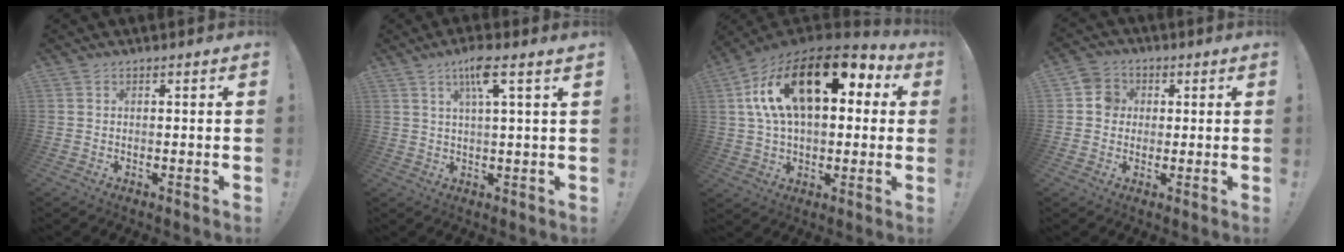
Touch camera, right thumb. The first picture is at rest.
{"total": 7.5, "force": [3.6, 0.5, 6.6], "torque": [-0.110, -0.006, 0.053]}
{"total": 22.9, "force": [8.2, 11.6, 18.0], "torque": [-0.300, -0.033, 0.141]}
{"total": 6.2, "force": [0.7, 5.8, 2.1], "torque": [-0.028, 0.011, 0.014]}